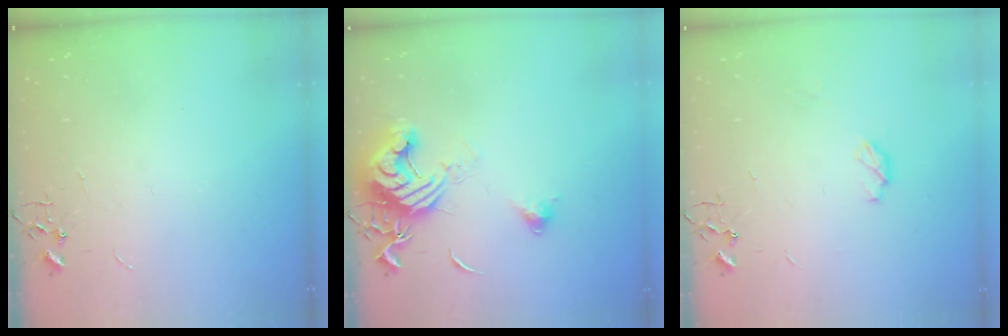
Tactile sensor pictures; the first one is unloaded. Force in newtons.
{"total": 14.2, "press": 14.1, "slide": 1.8}
{"total": 4.4, "press": 4.3, "slide": 0.2}